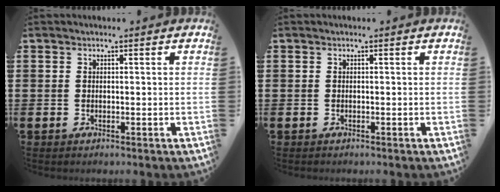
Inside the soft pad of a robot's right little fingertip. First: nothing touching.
{"total": 0.0}